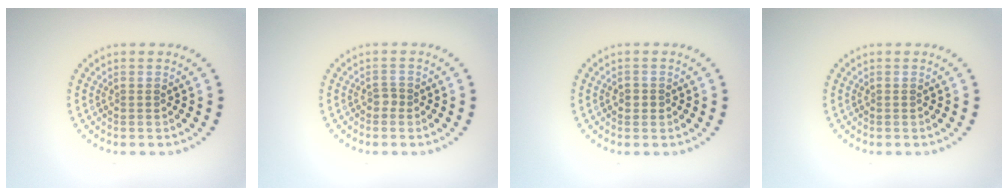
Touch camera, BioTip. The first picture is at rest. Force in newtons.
{"total": 0.9, "press": 0.6, "slide": 0.7}
{"total": 1.0, "press": 1.0, "slide": 0.3}
{"total": 0.0}